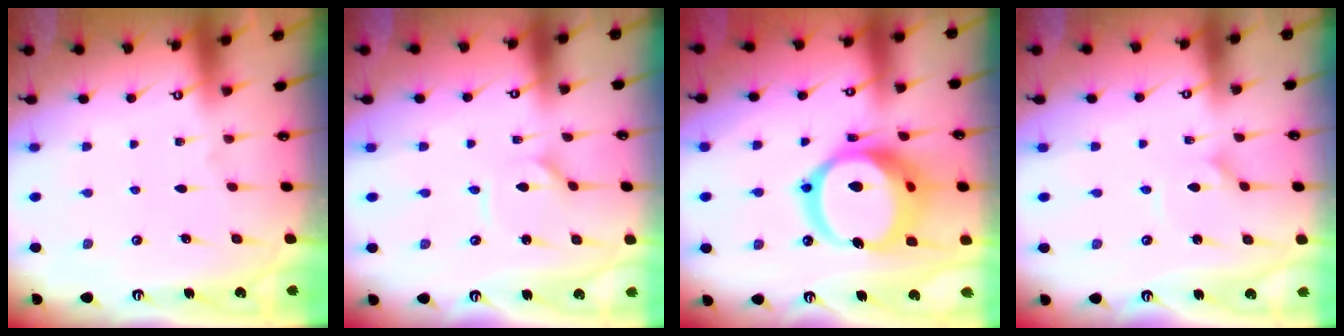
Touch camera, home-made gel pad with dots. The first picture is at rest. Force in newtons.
{"total": 1.3, "press": 1.2, "slide": 0.1}
{"total": 21.0, "press": 20.9, "slide": 2.4}
{"total": 1.0, "press": 1.0, "slide": 0.2}